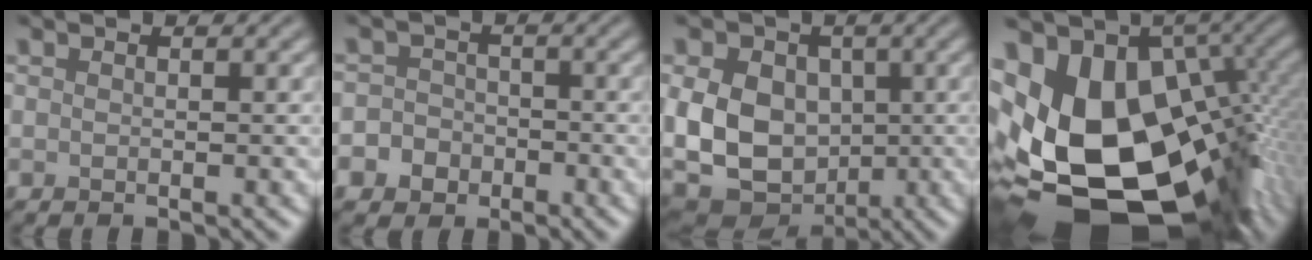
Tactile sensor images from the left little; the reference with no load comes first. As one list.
[{"total": 4.2, "force": [-2.0, 3.7, 0.6], "torque": [0.018, -0.006, -0.053]}, {"total": 11.6, "force": [-0.2, 8.8, 7.5], "torque": [-0.134, -0.007, -0.008]}, {"total": 19.4, "force": [-3.1, 12.3, 14.7], "torque": [-0.259, -0.031, -0.029]}]